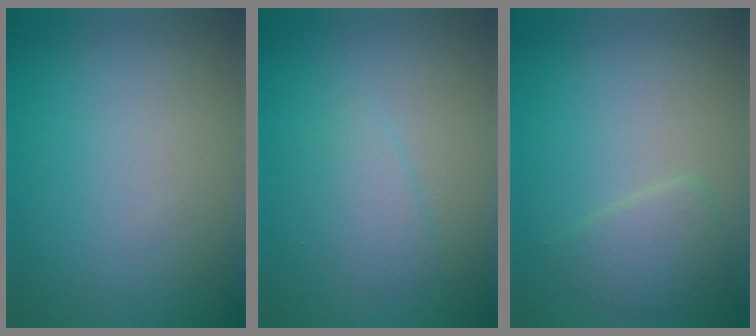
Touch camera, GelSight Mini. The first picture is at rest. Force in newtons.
{"total": 1.8, "press": 1.8, "slide": 0.1}
{"total": 2.3, "press": 2.3, "slide": 0.1}